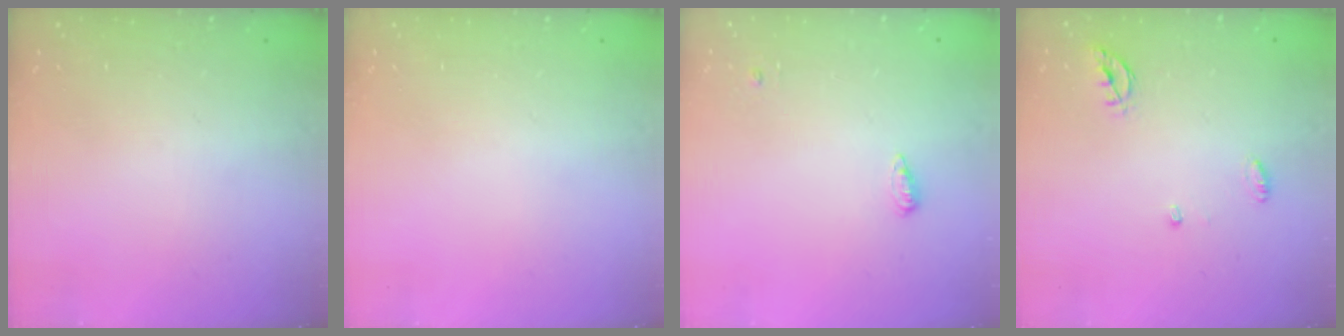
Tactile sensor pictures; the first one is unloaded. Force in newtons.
{"total": 0.0}
{"total": 4.2, "press": 4.1, "slide": 0.8}
{"total": 4.4, "press": 4.4, "slide": 0.4}